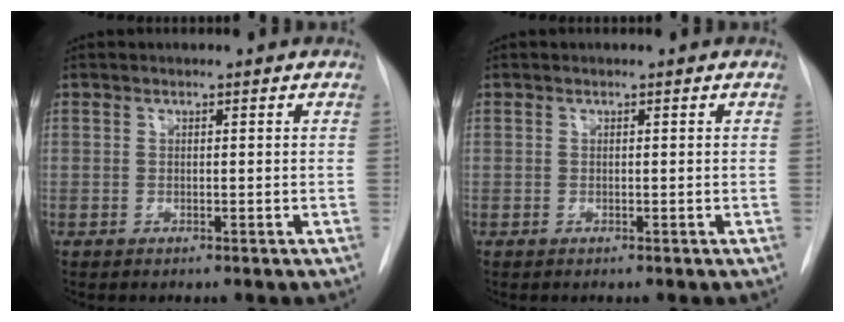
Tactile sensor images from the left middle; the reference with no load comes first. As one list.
[{"total": 0.0}]